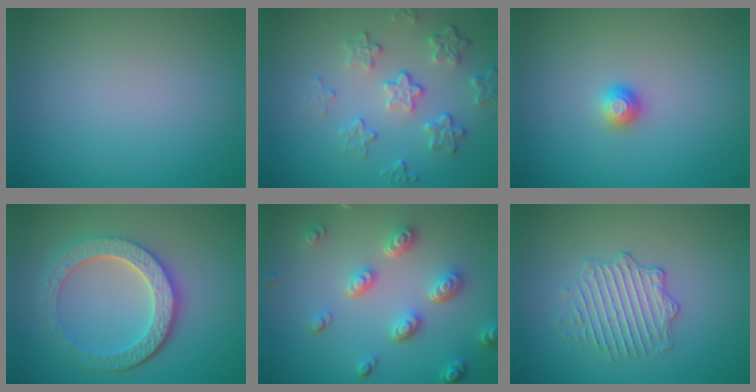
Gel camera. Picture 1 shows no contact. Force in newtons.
{"total": 4.4, "press": 3.3, "slide": 3.0}
{"total": 1.2, "press": 1.1, "slide": 0.3}
{"total": 5.8, "press": 4.5, "slide": 3.6}
{"total": 4.5, "press": 3.6, "slide": 2.8}
{"total": 2.6, "press": 2.0, "slide": 1.6}